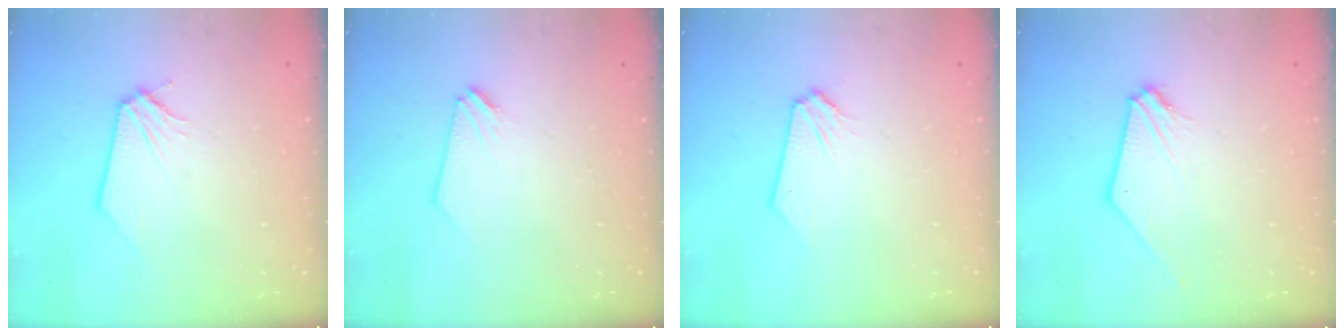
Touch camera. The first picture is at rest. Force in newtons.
{"total": 0.0}
{"total": 0.0}
{"total": 1.8, "press": 1.8, "slide": 0.4}